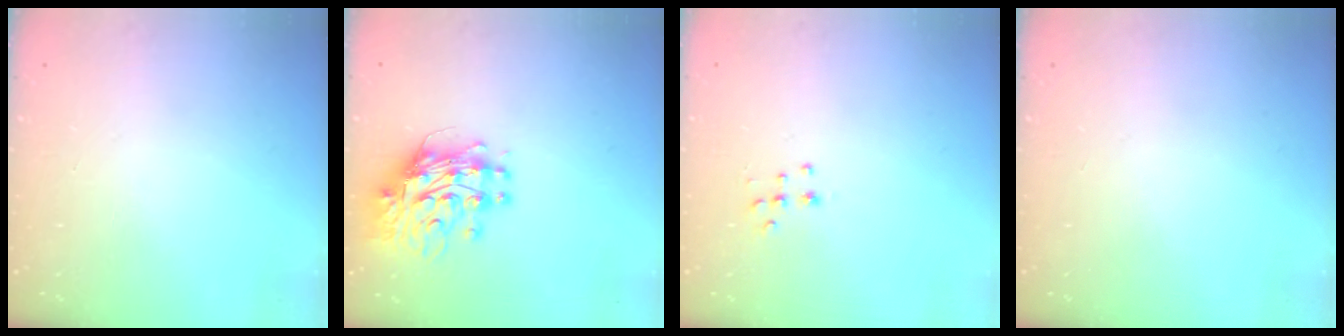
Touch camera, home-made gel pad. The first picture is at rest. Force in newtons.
{"total": 12.0, "press": 11.9, "slide": 1.1}
{"total": 6.8, "press": 6.8, "slide": 0.5}
{"total": 0.0}